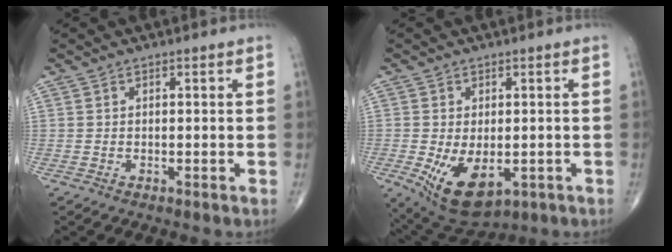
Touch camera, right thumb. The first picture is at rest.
{"total": 10.3, "force": [-2.6, 5.9, 8.1], "torque": [-0.126, -0.013, -0.024]}